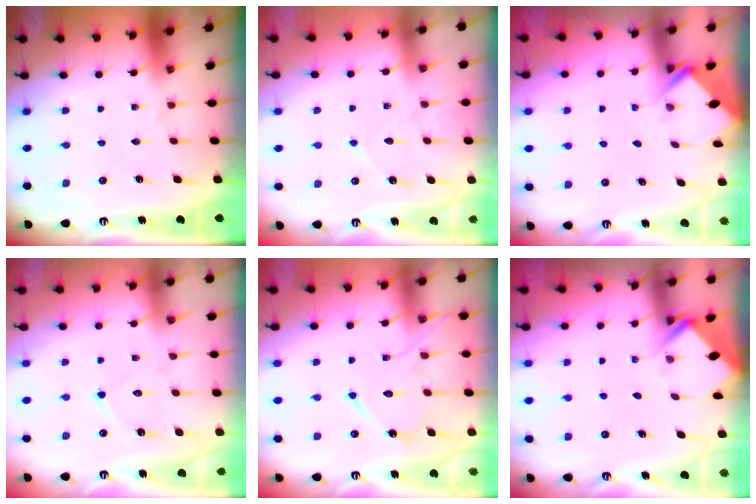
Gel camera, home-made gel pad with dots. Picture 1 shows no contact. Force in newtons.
{"total": 4.0, "press": 3.9, "slide": 0.5}
{"total": 2.9, "press": 2.9, "slide": 0.2}
{"total": 5.5, "press": 5.5, "slide": 0.5}
{"total": 13.0, "press": 13.0, "slide": 1.2}
{"total": 2.6, "press": 2.6, "slide": 0.2}